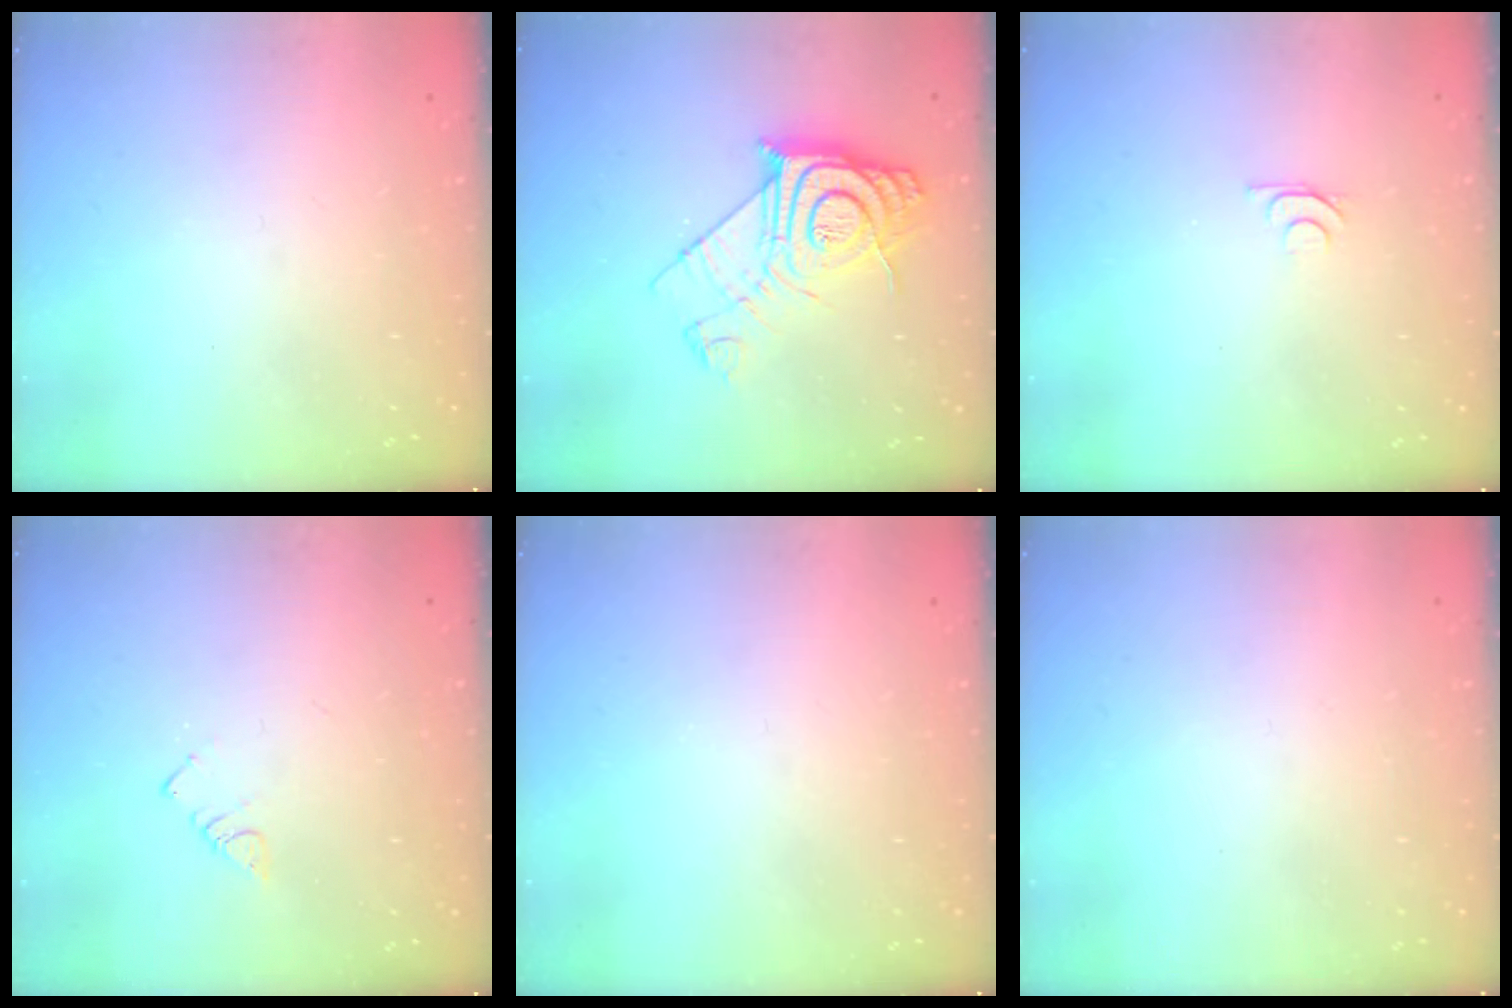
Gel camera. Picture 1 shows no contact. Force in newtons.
{"total": 14.6, "press": 14.5, "slide": 1.2}
{"total": 4.2, "press": 4.1, "slide": 0.5}
{"total": 2.4, "press": 2.4, "slide": 0.4}
{"total": 0.0}
{"total": 1.7, "press": 1.7, "slide": 0.2}